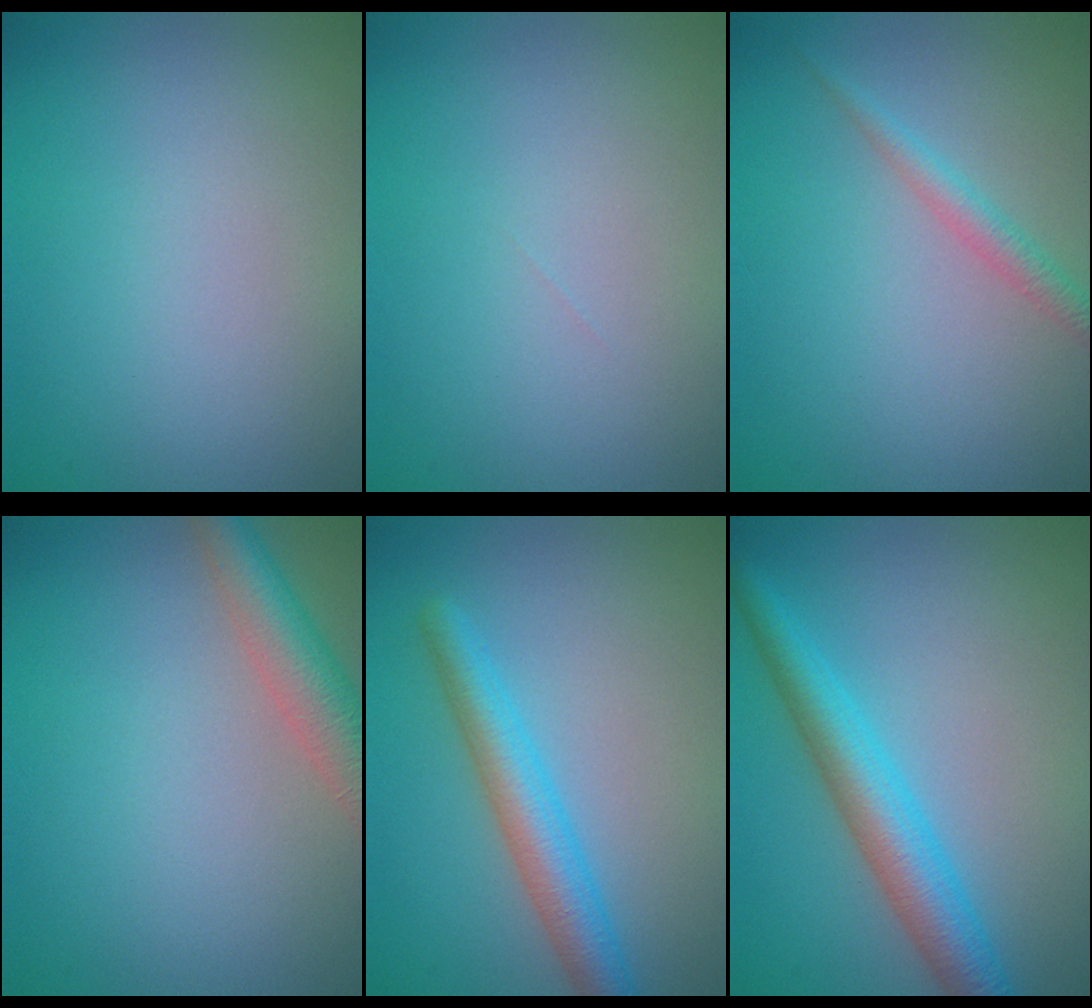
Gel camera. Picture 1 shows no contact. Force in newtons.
{"total": 0.0}
{"total": 1.7, "press": 1.7, "slide": 0.0}
{"total": 4.5, "press": 4.5, "slide": 0.2}
{"total": 3.8, "press": 3.8, "slide": 0.1}
{"total": 4.8, "press": 4.8, "slide": 0.1}